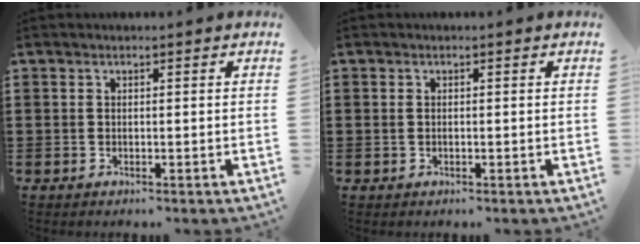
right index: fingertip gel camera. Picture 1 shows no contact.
{"total": 0.6, "force": [0.0, 0.3, 0.5], "torque": [-0.013, 0.000, -0.001]}